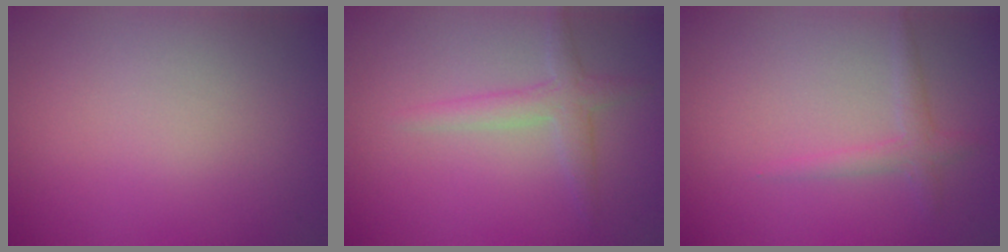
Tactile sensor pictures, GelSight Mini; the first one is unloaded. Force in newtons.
{"total": 2.2, "press": 2.2, "slide": 0.1}
{"total": 0.9, "press": 0.9, "slide": 0.1}